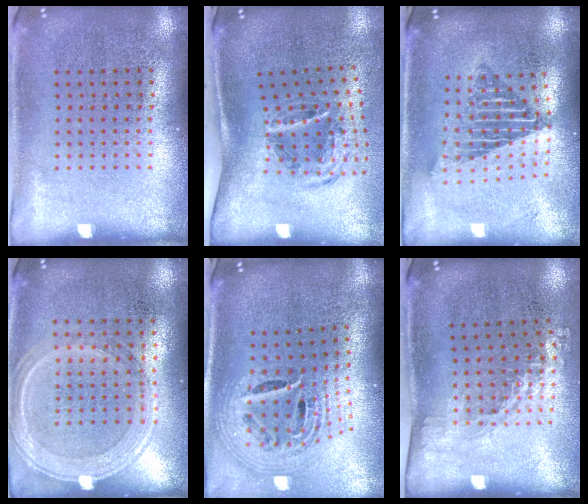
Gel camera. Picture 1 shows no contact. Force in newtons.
{"total": 1.5, "press": 1.1, "slide": 1.0}
{"total": 1.7, "press": 1.4, "slide": 1.0}
{"total": 1.2, "press": 1.1, "slide": 0.5}
{"total": 2.7, "press": 1.9, "slide": 1.9}
{"total": 1.3, "press": 0.9, "slide": 0.9}